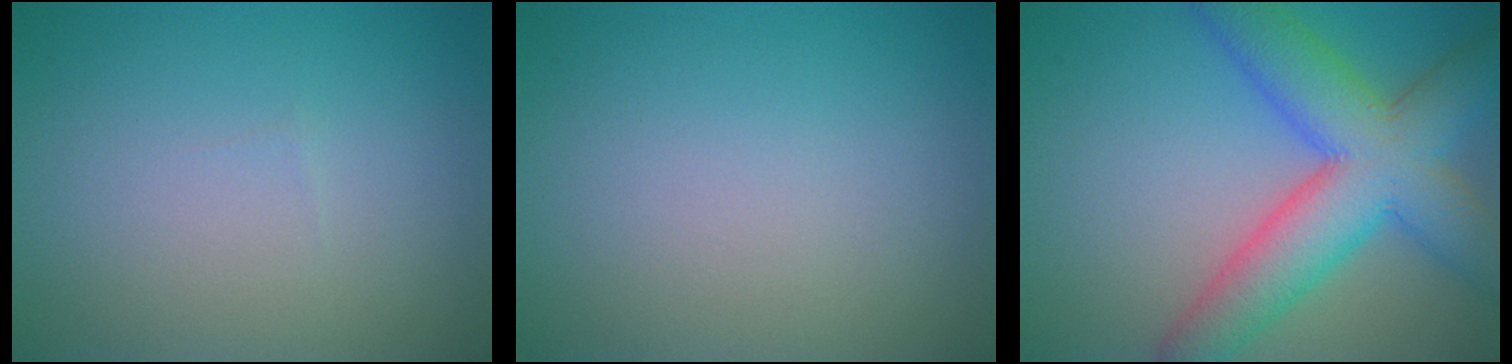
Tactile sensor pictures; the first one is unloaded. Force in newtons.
{"total": 0.0}
{"total": 9.6, "press": 9.6, "slide": 0.6}